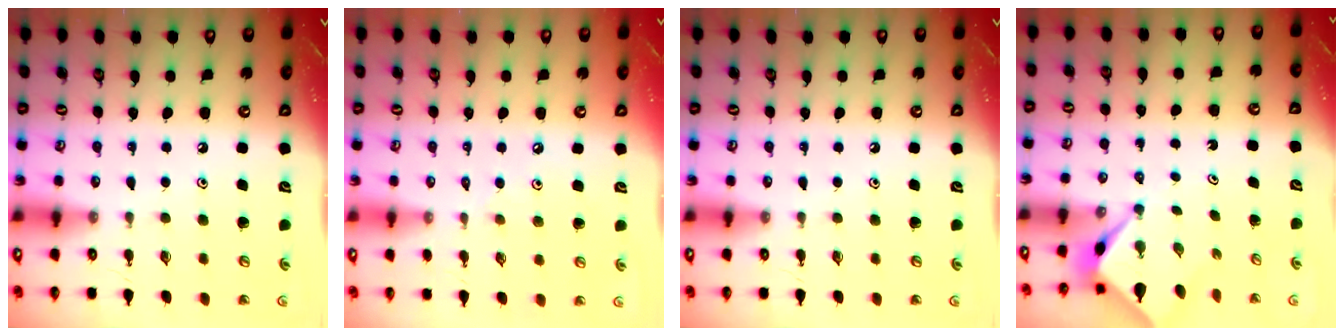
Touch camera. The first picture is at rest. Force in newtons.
{"total": 1.7, "press": 1.7, "slide": 0.4}
{"total": 0.0}
{"total": 2.6, "press": 2.6, "slide": 0.1}